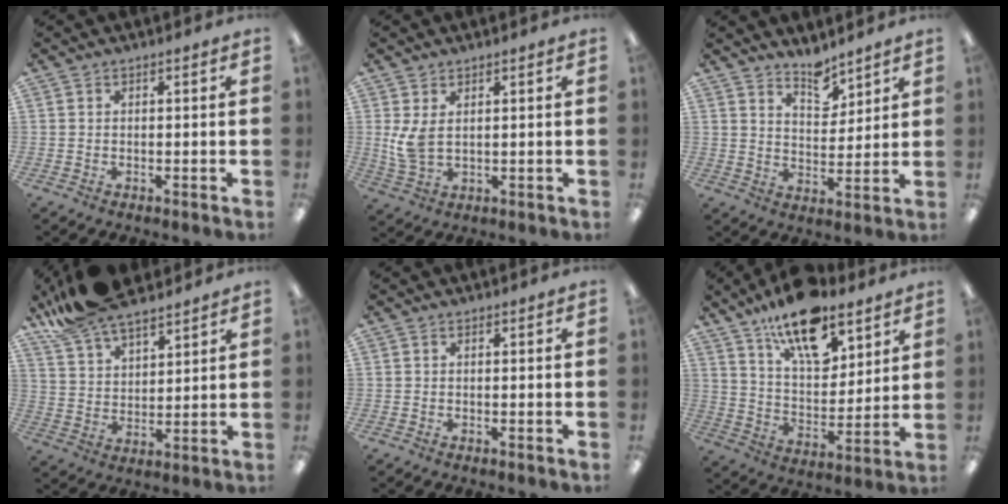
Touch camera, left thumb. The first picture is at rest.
{"total": 6.0, "force": [1.5, 3.1, 4.9], "torque": [-0.113, -0.002, 0.024]}
{"total": 7.0, "force": [6.2, 2.6, 1.9], "torque": [-0.017, -0.046, 0.110]}
{"total": 13.2, "force": [11.2, 4.5, 5.4], "torque": [-0.121, -0.055, 0.210]}
{"total": 0.0}
{"total": 18.2, "force": [12.6, 8.0, 10.4], "torque": [-0.174, -0.063, 0.217]}